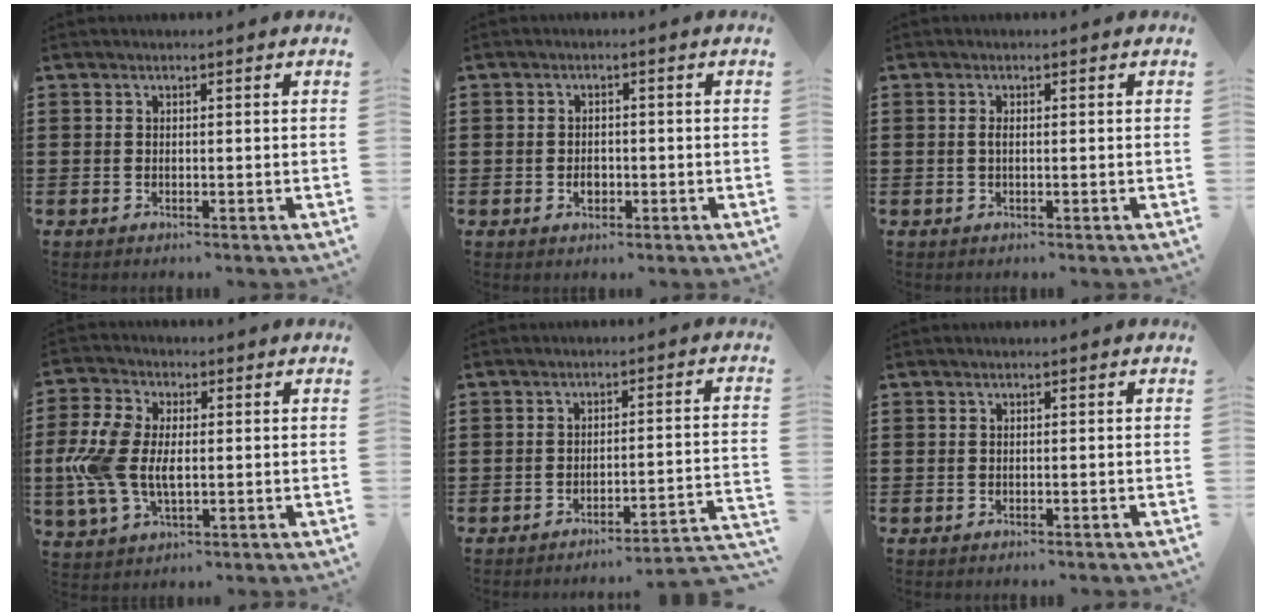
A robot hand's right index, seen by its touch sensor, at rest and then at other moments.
{"total": 1.7, "force": [-0.5, 1.3, 1.0], "torque": [-0.020, 0.003, -0.011]}
{"total": 0.9, "force": [-0.2, 0.2, 0.9], "torque": [-0.025, -0.004, -0.007]}
{"total": 8.9, "force": [-0.4, 5.1, 7.3], "torque": [-0.182, 0.000, -0.015]}
{"total": 3.4, "force": [-3.0, -0.5, 1.4], "torque": [-0.030, -0.013, -0.065]}
{"total": 0.0}